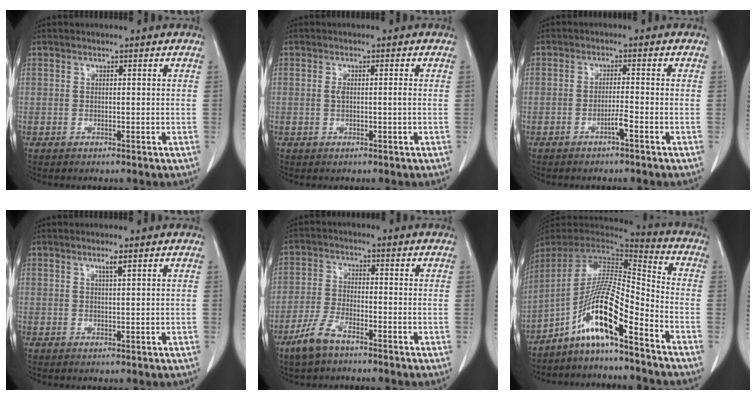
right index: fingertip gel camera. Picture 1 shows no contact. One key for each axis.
{"total": 1.4, "fx": 0.0, "fy": 0.2, "fz": 1.4, "tx": -0.028, "ty": 0.002, "tz": 0.003}
{"total": 1.9, "fx": -1.2, "fy": -0.3, "fz": 1.5, "tx": -0.025, "ty": 0.002, "tz": -0.021}
{"total": 1.4, "fx": 0.9, "fy": -0.1, "fz": 1.1, "tx": -0.022, "ty": -0.002, "tz": 0.016}
{"total": 5.5, "fx": -4.0, "fy": 1.5, "fz": 3.5, "tx": -0.082, "ty": -0.006, "tz": -0.078}
{"total": 12.8, "fx": -7.9, "fy": 0.5, "fz": 10.1, "tx": -0.182, "ty": 0.009, "tz": -0.144}